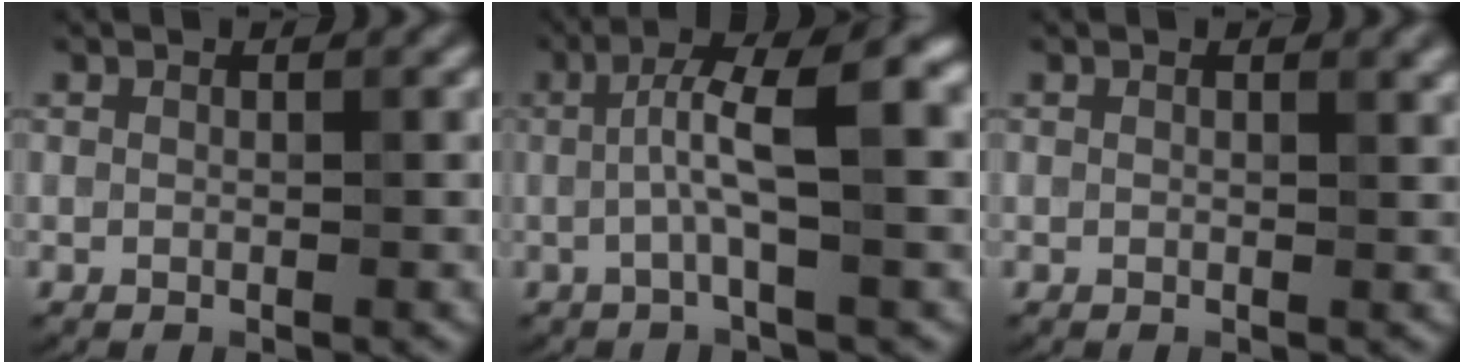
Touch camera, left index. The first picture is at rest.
{"total": 6.3, "force": [0.1, 1.1, 6.2], "torque": [-0.108, 0.021, -0.007]}
{"total": 1.0, "force": [0.5, 0.2, 0.9], "torque": [-0.010, 0.001, 0.007]}